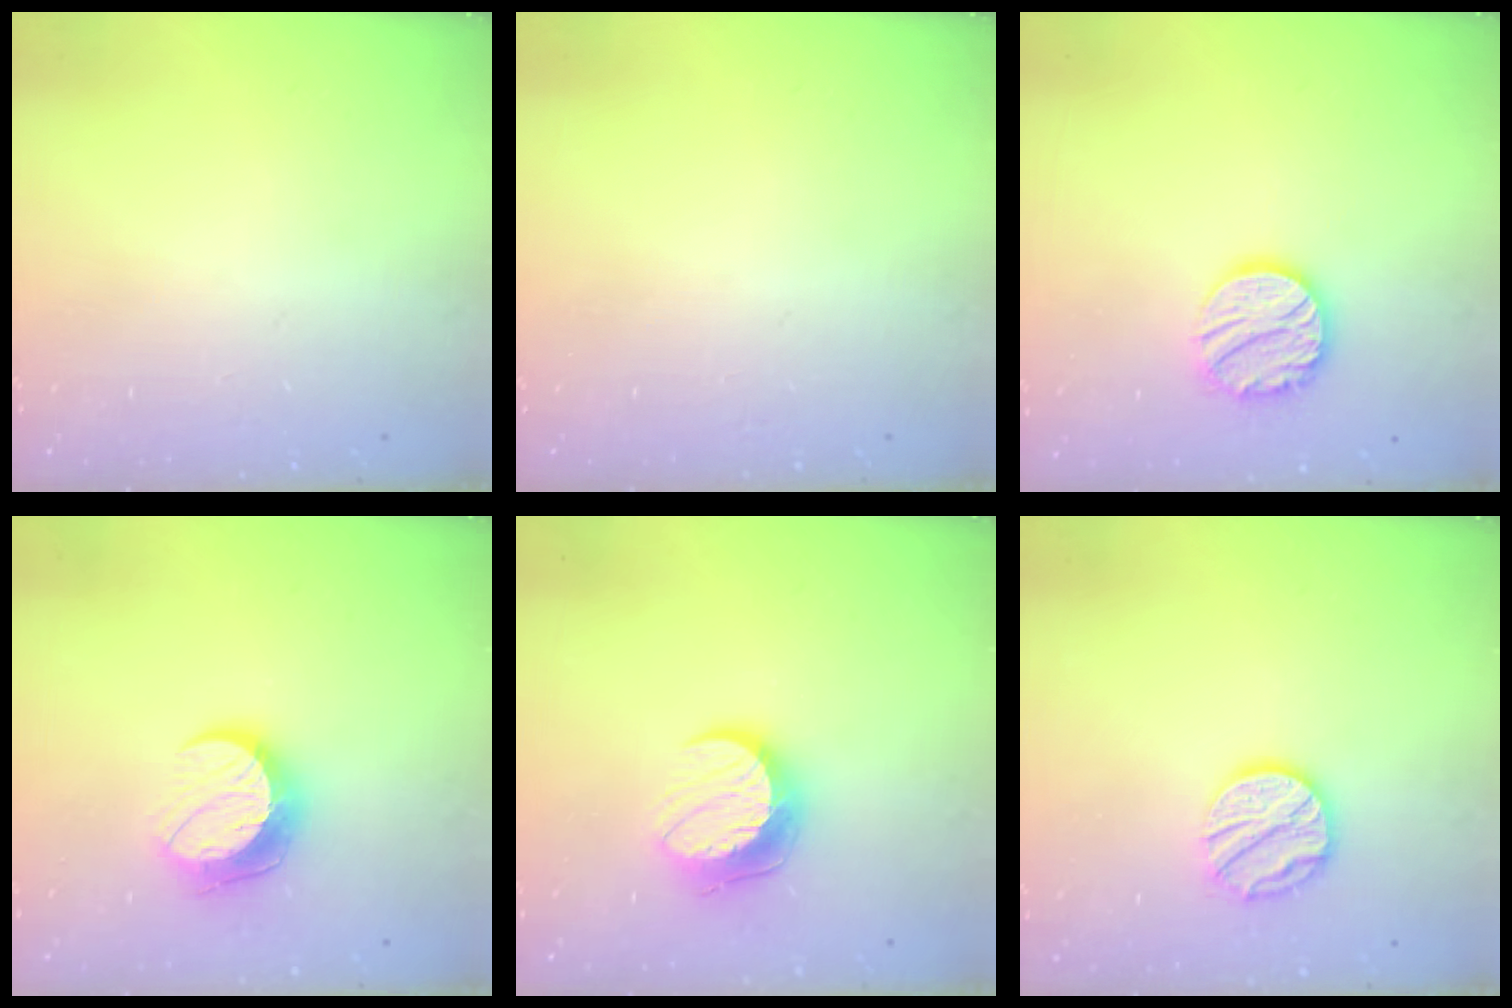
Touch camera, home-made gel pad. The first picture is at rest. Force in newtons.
{"total": 0.0}
{"total": 13.7, "press": 13.6, "slide": 1.1}
{"total": 10.4, "press": 10.4, "slide": 0.1}
{"total": 10.9, "press": 10.9, "slide": 0.2}
{"total": 11.7, "press": 11.7, "slide": 0.8}